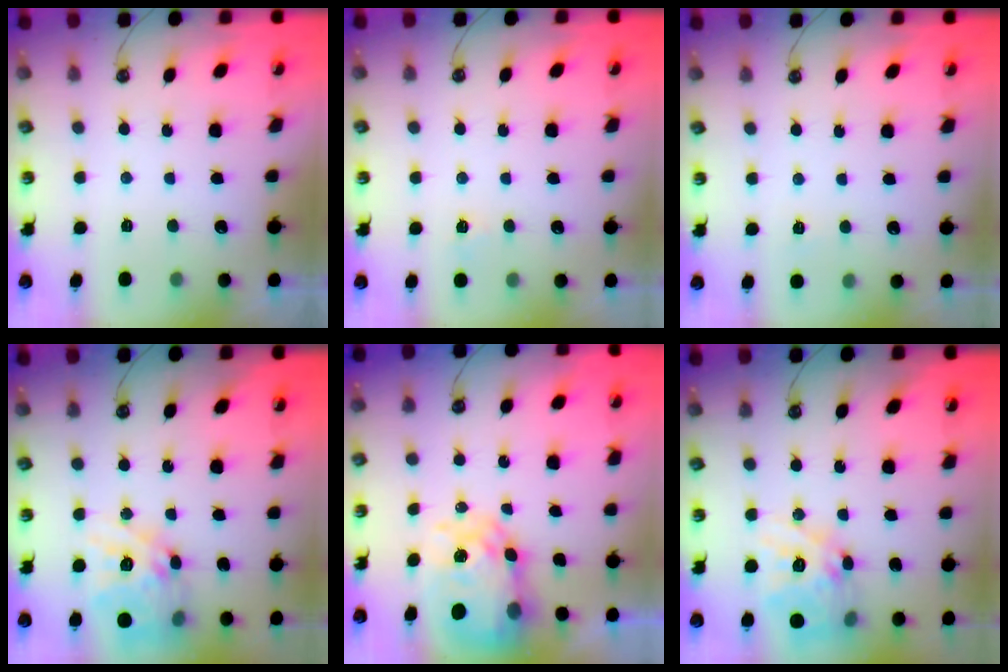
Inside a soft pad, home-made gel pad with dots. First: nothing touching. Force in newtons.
{"total": 2.8, "press": 2.8, "slide": 0.3}
{"total": 2.6, "press": 2.6, "slide": 0.3}
{"total": 16.7, "press": 16.6, "slide": 1.5}
{"total": 9.8, "press": 9.8, "slide": 0.7}
{"total": 16.8, "press": 16.8, "slide": 1.4}